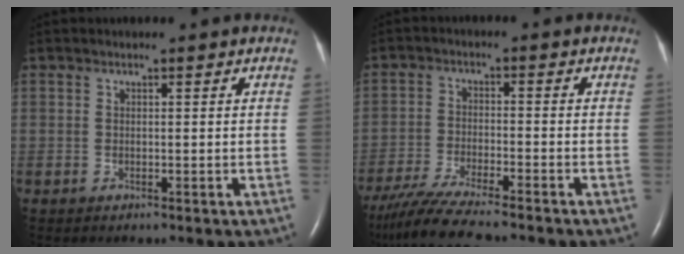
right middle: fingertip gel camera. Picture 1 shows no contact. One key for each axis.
{"total": 10.2, "fx": -8.8, "fy": 0.1, "fz": 5.2, "tx": -0.095, "ty": -0.031, "tz": -0.149}